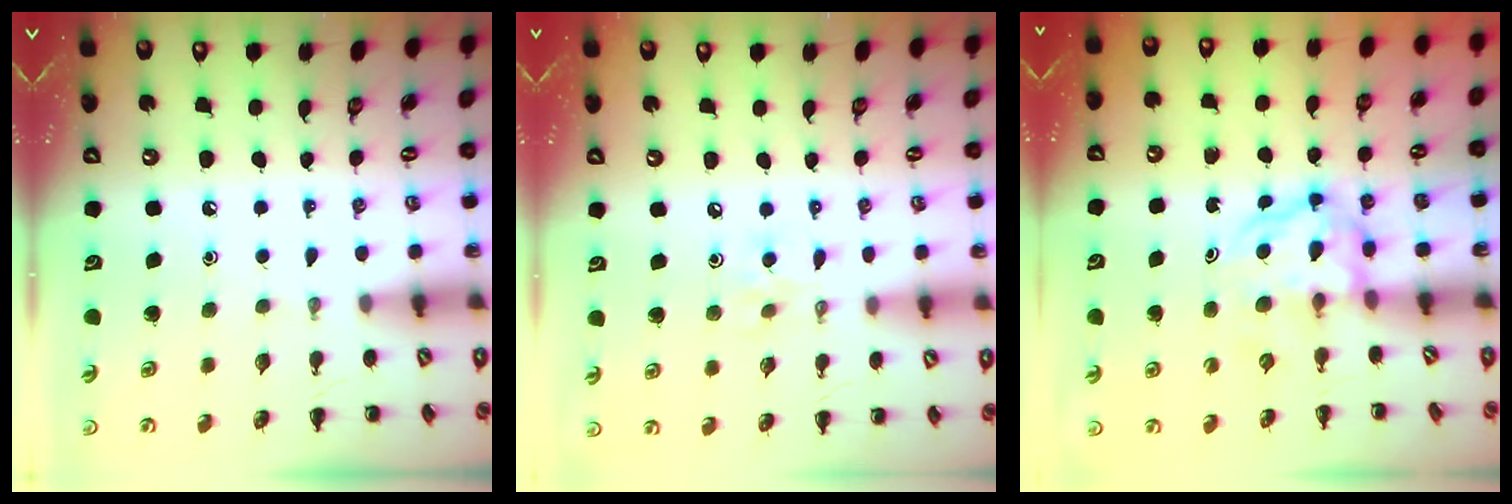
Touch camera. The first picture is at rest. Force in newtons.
{"total": 3.9, "press": 3.8, "slide": 0.8}
{"total": 4.0, "press": 3.9, "slide": 0.4}